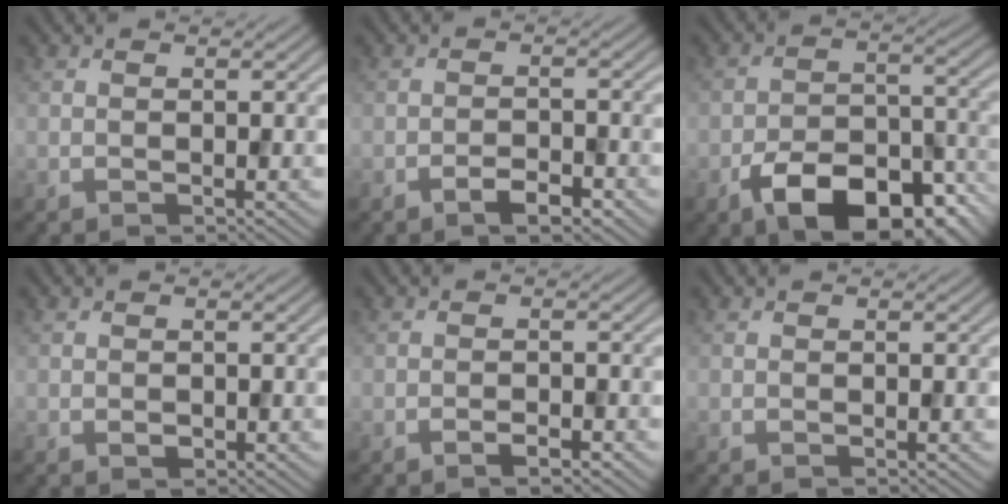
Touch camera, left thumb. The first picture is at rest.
{"total": 2.7, "force": [-1.7, 0.9, 1.8], "torque": [-0.027, 0.003, -0.031]}
{"total": 12.5, "force": [-7.4, 6.3, 7.9], "torque": [-0.129, -0.014, -0.120]}
{"total": 0.7, "force": [-0.2, 0.6, 0.4], "torque": [-0.007, -0.005, -0.003]}
{"total": 1.5, "force": [-1.1, 0.3, 1.0], "torque": [-0.014, 0.002, -0.018]}
{"total": 0.0}